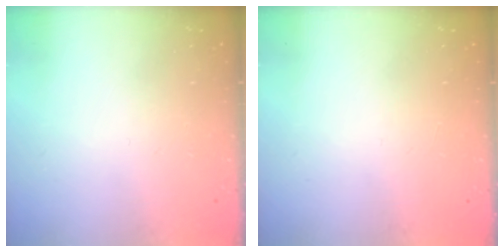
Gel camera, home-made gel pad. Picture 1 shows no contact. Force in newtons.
{"total": 0.0}